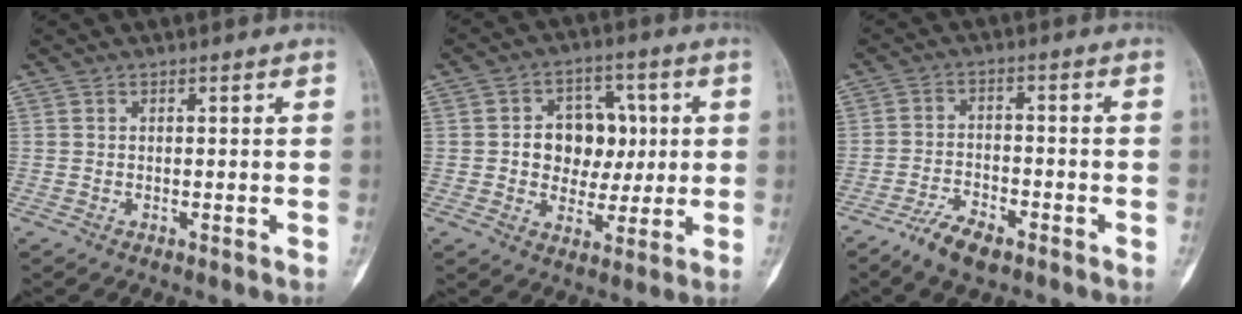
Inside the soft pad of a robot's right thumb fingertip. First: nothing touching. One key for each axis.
{"total": 11.0, "fx": 1.0, "fy": 8.7, "fz": 6.6, "tx": -0.041, "ty": 0.013, "tz": 0.019}
{"total": 6.3, "fx": -4.5, "fy": 2.5, "fz": 3.7, "tx": -0.072, "ty": 0.019, "tz": -0.081}